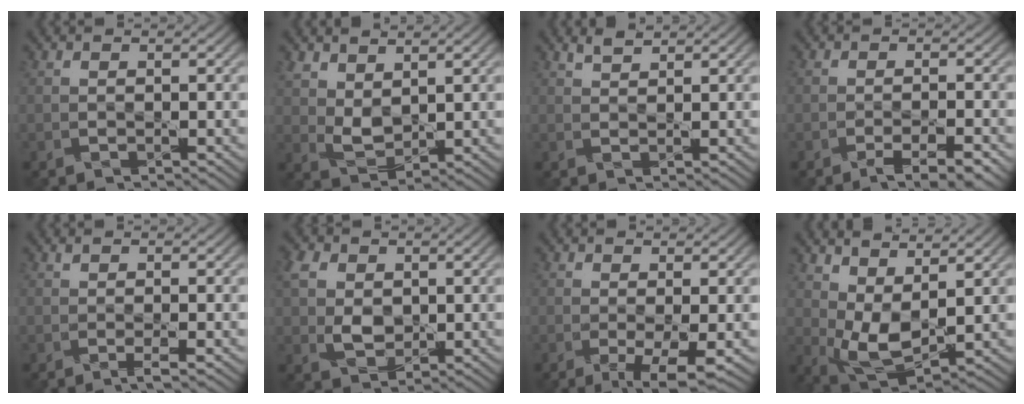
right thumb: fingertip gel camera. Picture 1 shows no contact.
{"total": 4.1, "force": [2.6, 2.2, 2.3], "torque": [-0.062, -0.002, 0.057]}
{"total": 1.5, "force": [1.4, -0.3, 0.0], "torque": [-0.011, 0.003, 0.030]}
{"total": 4.7, "force": [-3.3, 1.3, 3.0], "torque": [-0.044, 0.012, -0.042]}
{"total": 1.1, "force": [-0.3, -0.1, 1.1], "torque": [-0.024, 0.003, -0.006]}
{"total": 5.2, "force": [1.2, 3.9, 3.3], "torque": [-0.087, 0.003, 0.021]}
{"total": 4.5, "force": [-1.2, 1.3, 4.1], "torque": [-0.077, -0.004, -0.019]}
{"total": 6.8, "force": [2.9, 3.1, 5.3], "torque": [-0.125, 0.001, 0.058]}